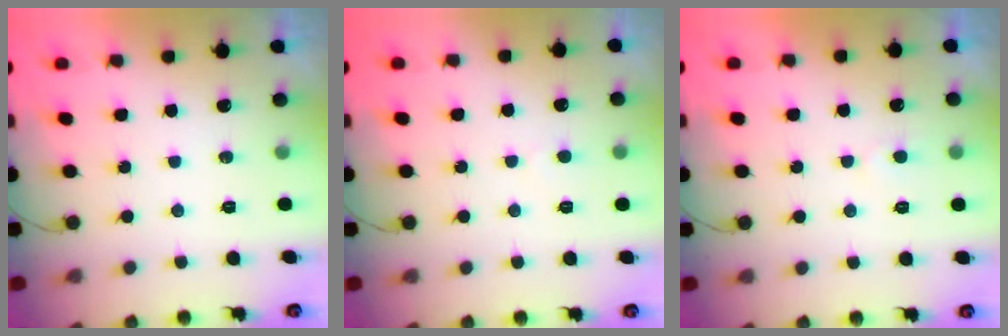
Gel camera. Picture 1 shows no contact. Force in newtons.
{"total": 2.4, "press": 2.4, "slide": 0.2}
{"total": 2.8, "press": 2.8, "slide": 0.2}